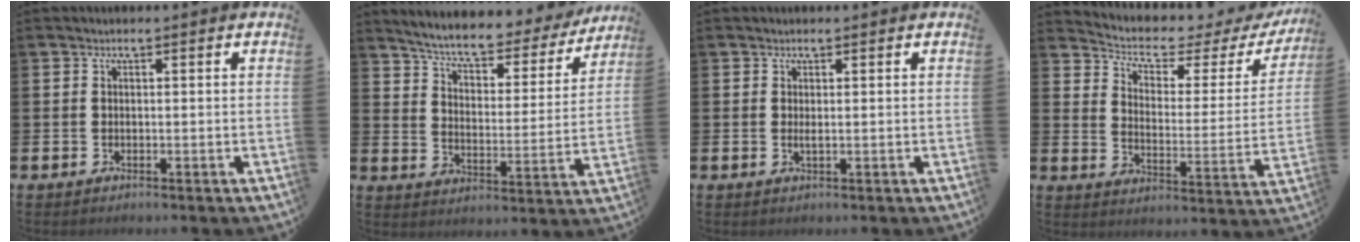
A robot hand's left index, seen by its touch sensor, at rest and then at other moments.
{"total": 6.5, "force": [6.0, 1.3, 2.2], "torque": [-0.066, -0.049, 0.095]}
{"total": 0.6, "force": [0.2, 0.1, 0.6], "torque": [-0.007, -0.002, 0.003]}
{"total": 4.0, "force": [3.4, 1.5, 1.4], "torque": [-0.056, -0.027, 0.047]}